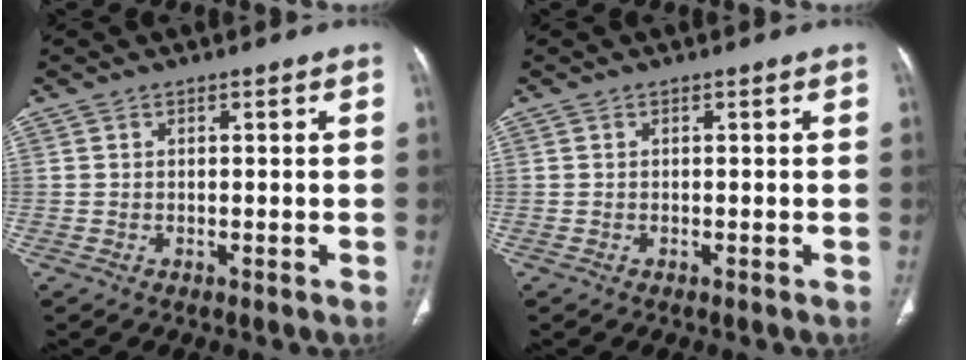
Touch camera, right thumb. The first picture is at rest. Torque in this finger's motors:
{"motor_torque": [-0.06, -0.19, 0.40, -0.04, -0.06]}